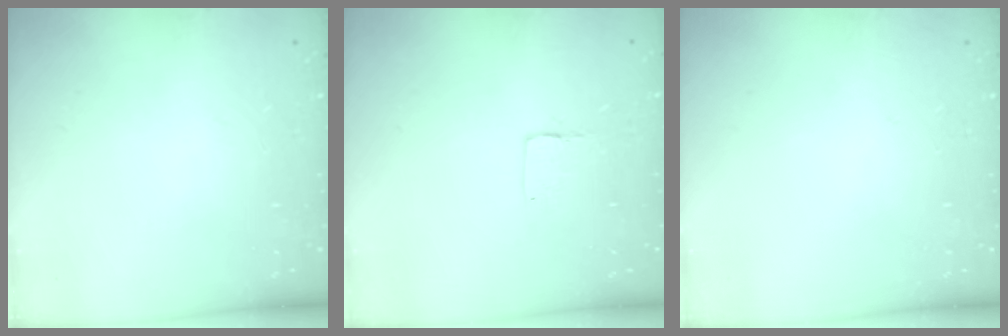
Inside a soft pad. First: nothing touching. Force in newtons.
{"total": 1.3, "press": 1.2, "slide": 0.1}
{"total": 0.0}